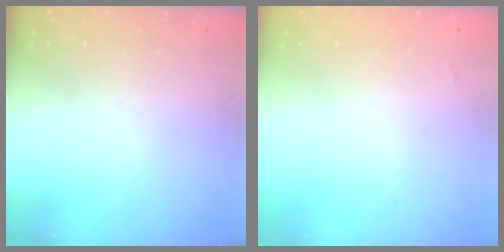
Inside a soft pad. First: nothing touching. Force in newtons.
{"total": 1.3, "press": 1.3, "slide": 0.2}